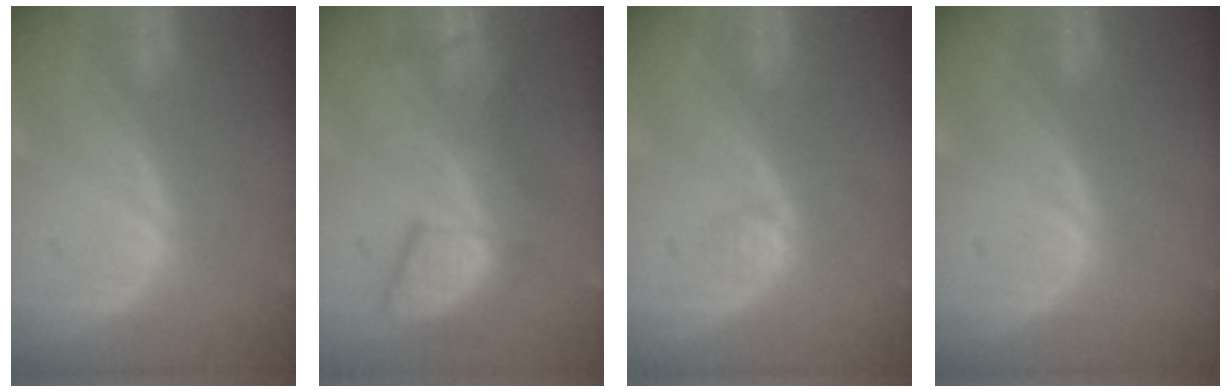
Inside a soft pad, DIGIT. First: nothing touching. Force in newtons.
{"total": 8.5, "press": 8.5, "slide": 0.2}
{"total": 1.4, "press": 1.3, "slide": 0.6}
{"total": 0.0}